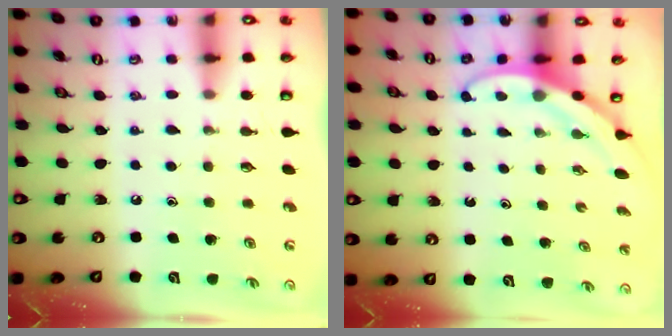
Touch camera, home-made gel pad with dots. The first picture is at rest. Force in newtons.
{"total": 3.0, "press": 3.0, "slide": 0.1}